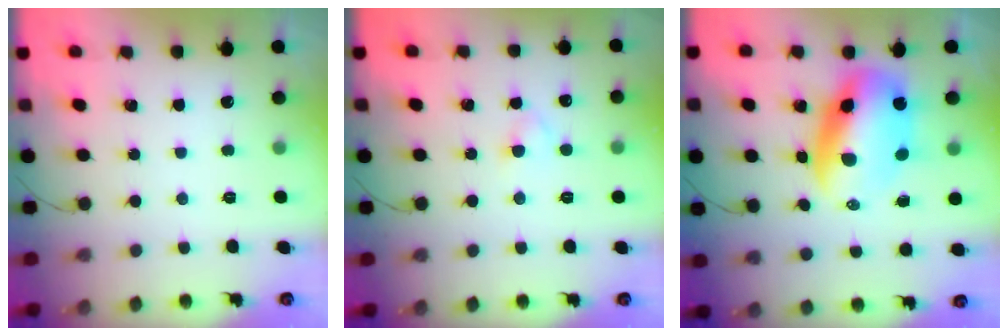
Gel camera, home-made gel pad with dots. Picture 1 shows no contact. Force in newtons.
{"total": 2.5, "press": 2.3, "slide": 1.0}
{"total": 13.7, "press": 13.2, "slide": 3.6}